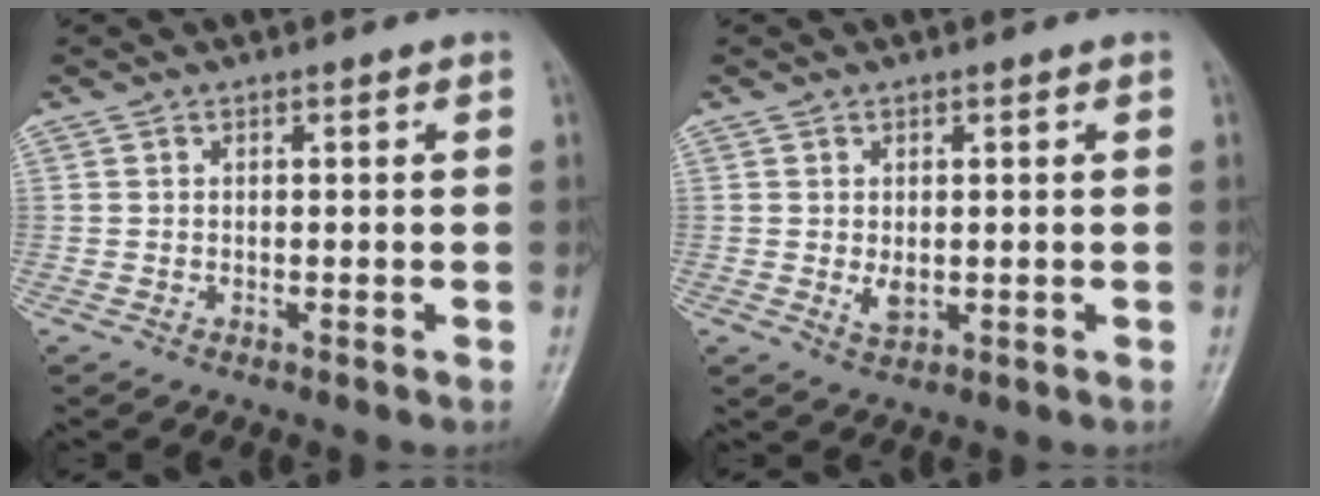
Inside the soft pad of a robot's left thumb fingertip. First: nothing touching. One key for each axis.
{"total": 2.6, "fx": 0.0, "fy": 1.6, "fz": 2.1, "tx": -0.033, "ty": -0.007, "tz": 0.004}